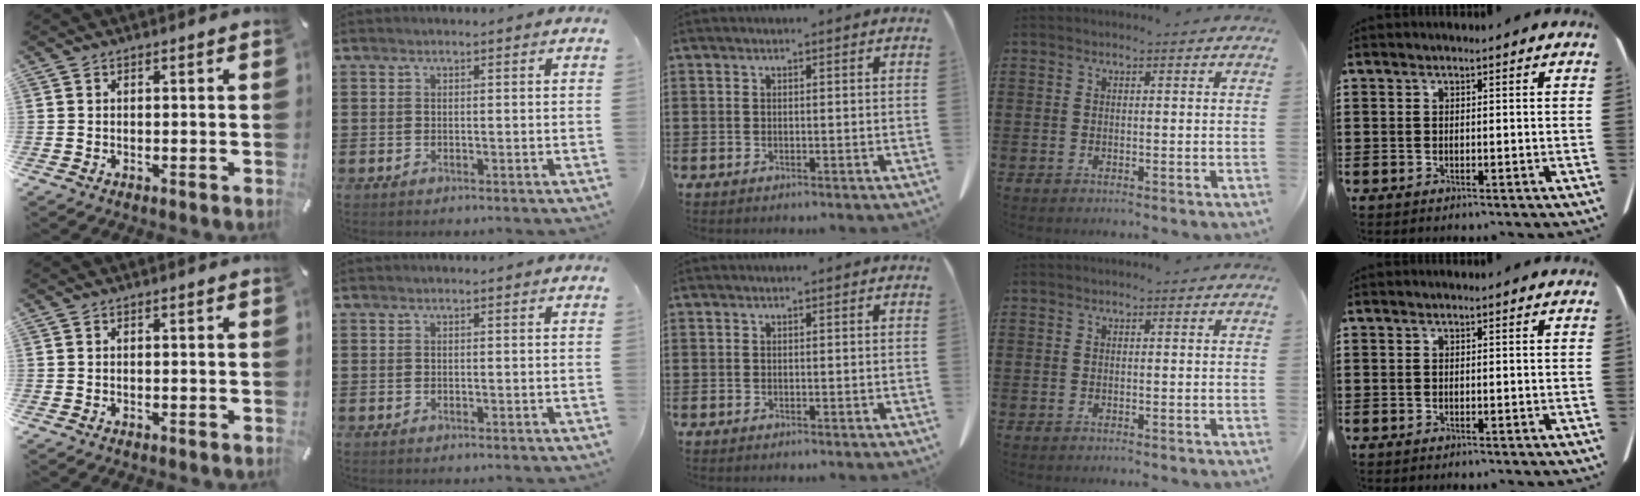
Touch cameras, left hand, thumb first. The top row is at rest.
{}